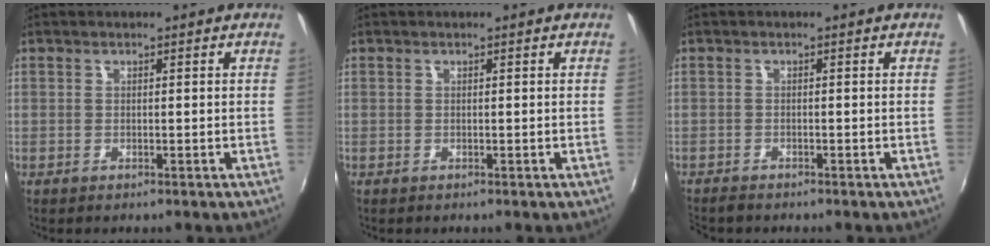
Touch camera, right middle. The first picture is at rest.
{"total": 0.0}
{"total": 1.8, "force": [-1.8, 0.4, 0.3], "torque": [-0.014, -0.010, -0.035]}